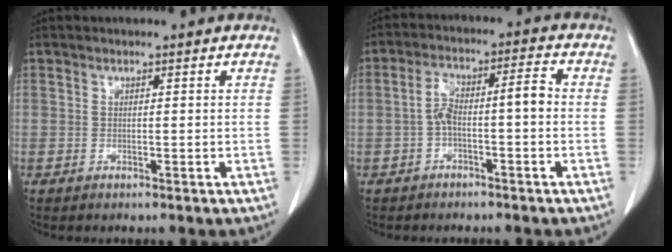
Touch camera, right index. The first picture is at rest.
{"total": 6.3, "force": [-1.1, 1.5, 6.0], "torque": [-0.113, 0.034, -0.022]}